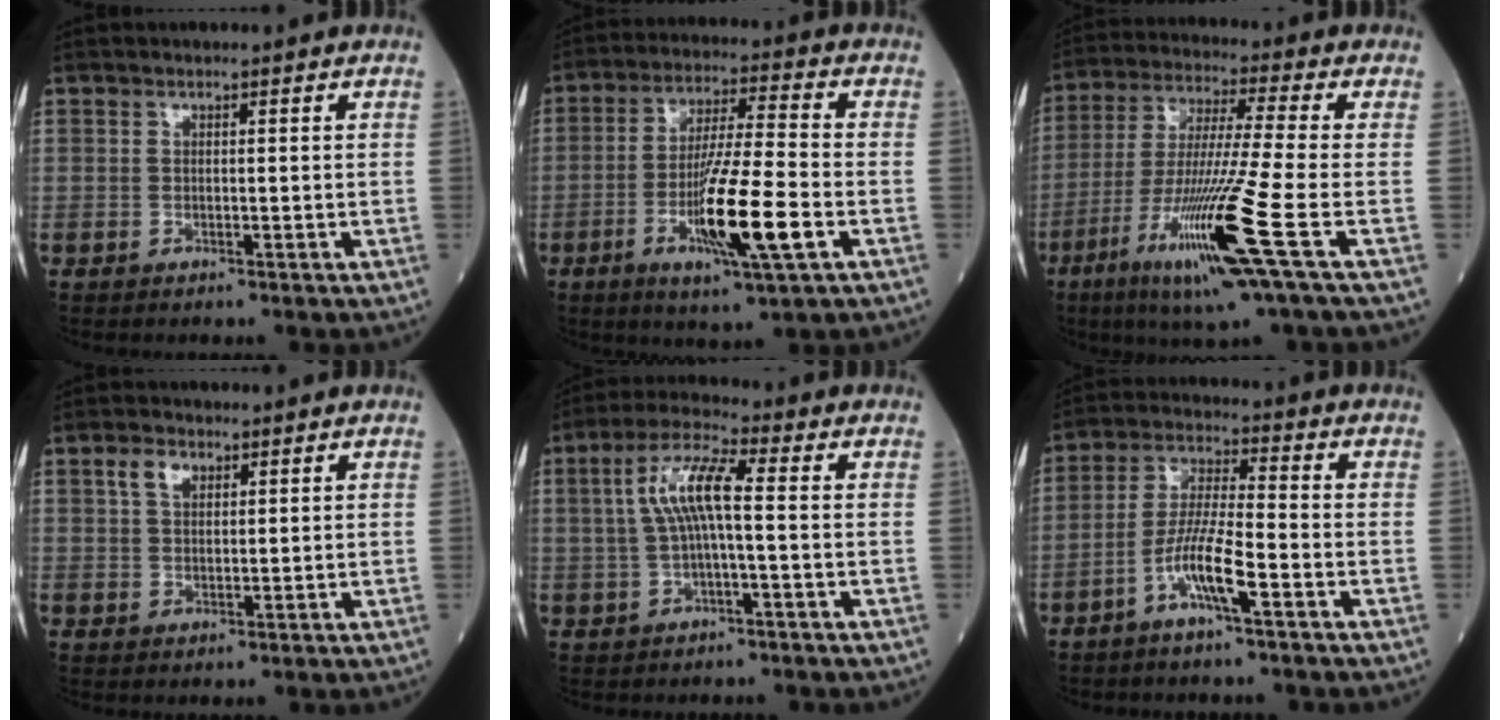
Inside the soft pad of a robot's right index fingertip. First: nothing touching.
{"total": 13.3, "force": [-4.3, 0.6, 12.6], "torque": [-0.230, -0.017, -0.076]}
{"total": 16.2, "force": [-6.5, -1.6, 14.8], "torque": [-0.302, -0.035, -0.124]}
{"total": 3.3, "force": [1.7, 1.9, 2.0], "torque": [-0.043, 0.008, 0.035]}
{"total": 7.5, "force": [0.5, 1.2, 7.4], "torque": [-0.151, 0.022, 0.006]}
{"total": 7.9, "force": [-3.8, 0.5, 6.9], "torque": [-0.140, 0.003, -0.074]}